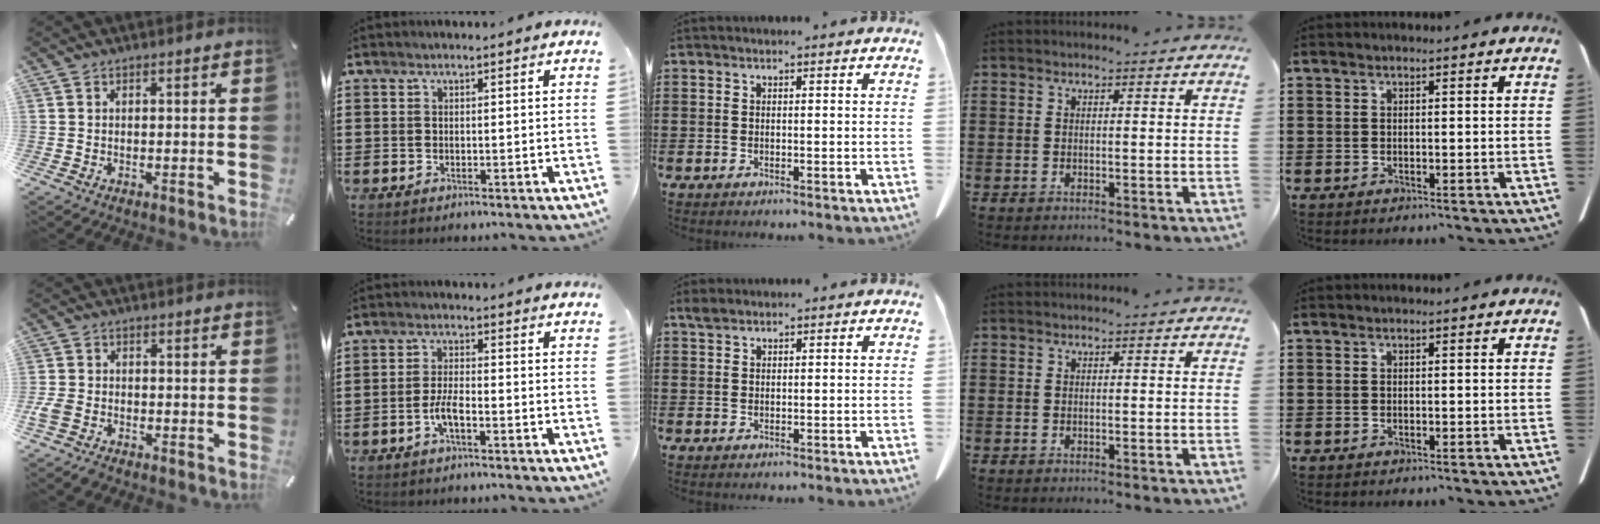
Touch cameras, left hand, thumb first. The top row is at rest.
{"thumb": {"total": 3.9, "force": [-2.4, 2.4, 1.8], "torque": [-0.050, 0.009, -0.050]}, "index": {"total": 3.8, "force": [-1.8, 1.1, 3.2], "torque": [-0.075, -0.001, -0.038]}, "middle": {"total": 1.3, "force": [1.2, 0.5, 0.5], "torque": [-0.013, 0.000, 0.023]}}